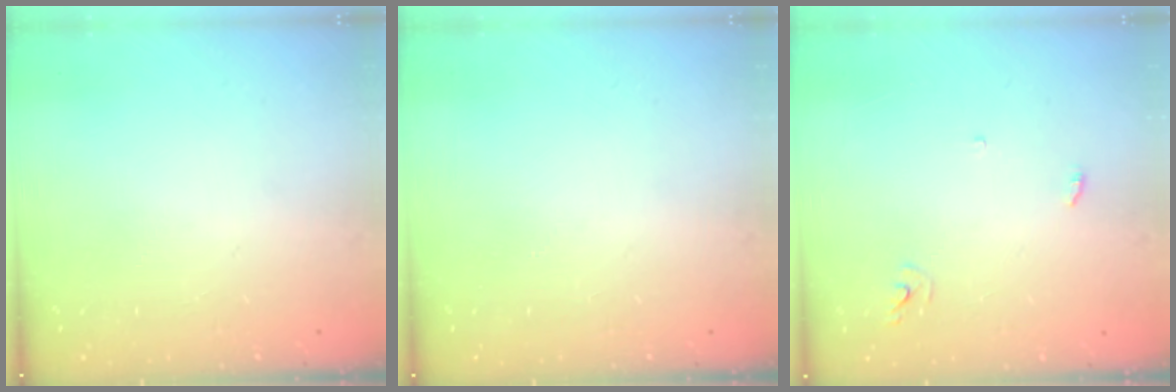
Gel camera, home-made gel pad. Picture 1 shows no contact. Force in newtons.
{"total": 0.0}
{"total": 2.9, "press": 2.9, "slide": 0.2}